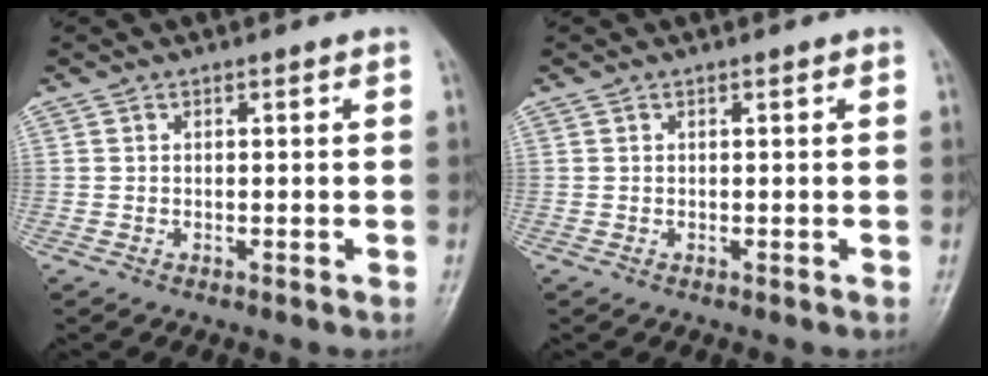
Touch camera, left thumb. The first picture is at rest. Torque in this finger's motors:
{"motor_torque": [-0.25, 0.30, 0.05, 0.34, 0.00]}